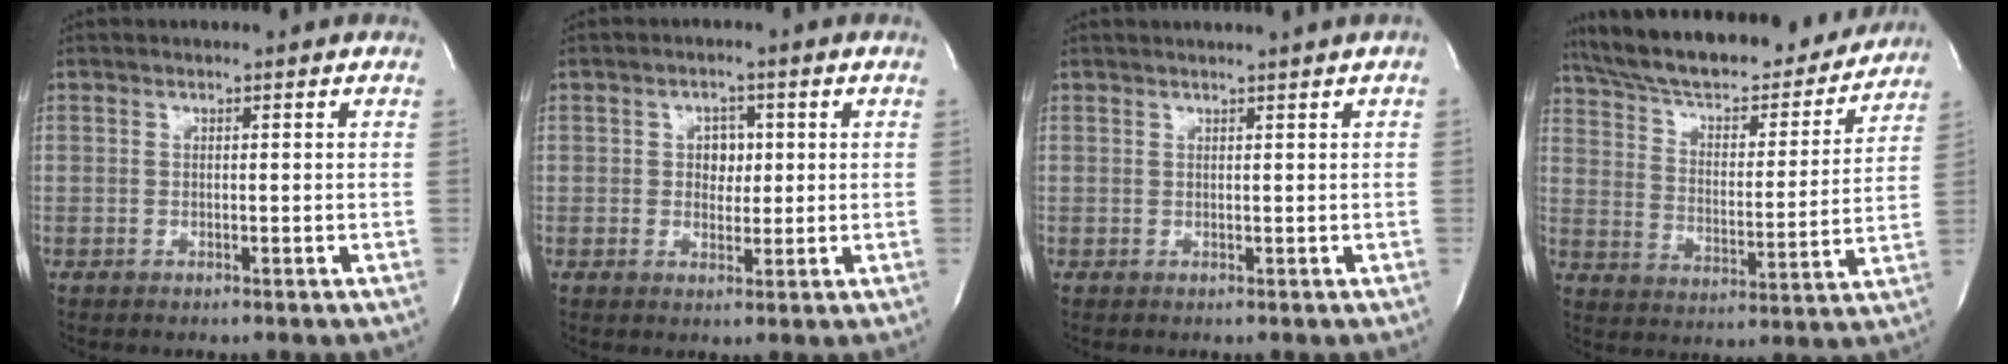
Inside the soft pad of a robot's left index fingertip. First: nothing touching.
{"total": 3.2, "force": [0.6, 2.4, 2.1], "torque": [-0.026, 0.004, 0.008]}
{"total": 2.5, "force": [2.1, -0.6, 1.2], "torque": [-0.014, 0.009, 0.029]}
{"total": 25.0, "force": [22.0, 6.0, 10.0], "torque": [-0.172, 0.002, 0.316]}